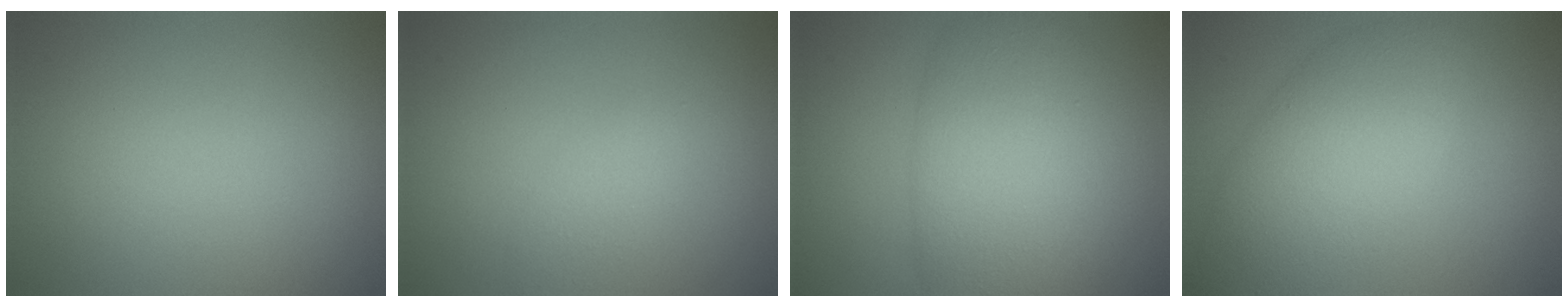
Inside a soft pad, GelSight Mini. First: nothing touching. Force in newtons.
{"total": 1.4, "press": 1.4, "slide": 0.1}
{"total": 8.9, "press": 8.9, "slide": 0.3}
{"total": 6.7, "press": 6.7, "slide": 0.2}